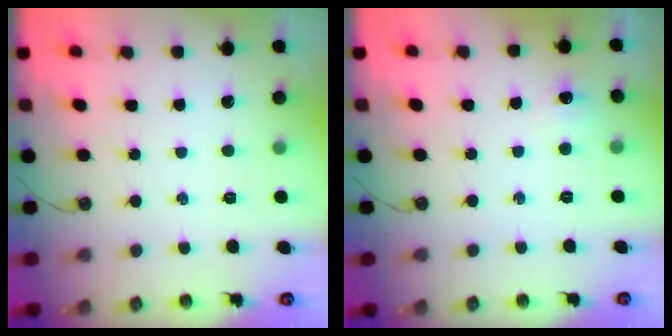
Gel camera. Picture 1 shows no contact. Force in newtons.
{"total": 4.4, "press": 4.4, "slide": 0.5}